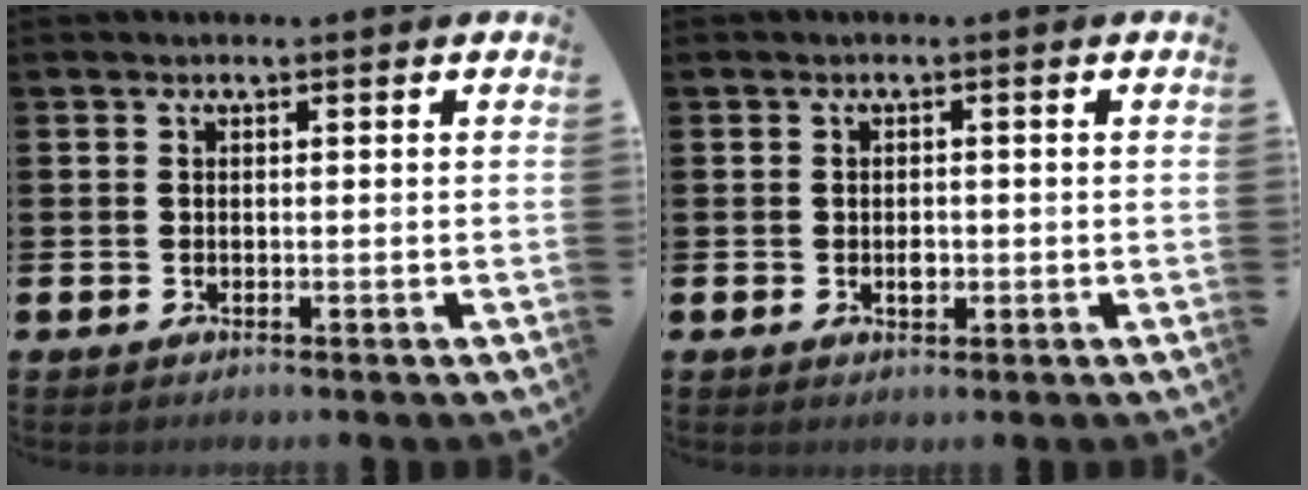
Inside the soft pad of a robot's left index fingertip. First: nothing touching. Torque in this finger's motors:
{"motor_torque": [0.21, 0.10, 0.00, 0.00]}